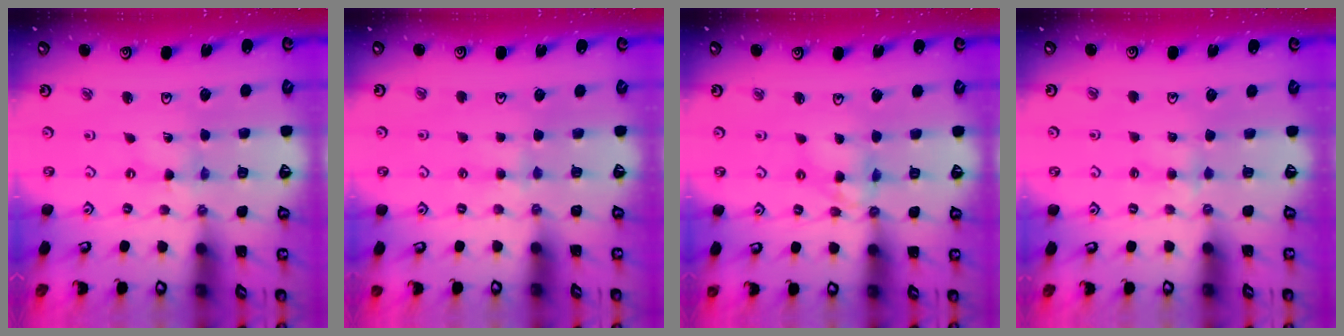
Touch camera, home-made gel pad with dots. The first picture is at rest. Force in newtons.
{"total": 2.9, "press": 2.9, "slide": 0.5}
{"total": 7.6, "press": 7.6, "slide": 0.6}
{"total": 2.8, "press": 2.8, "slide": 0.5}